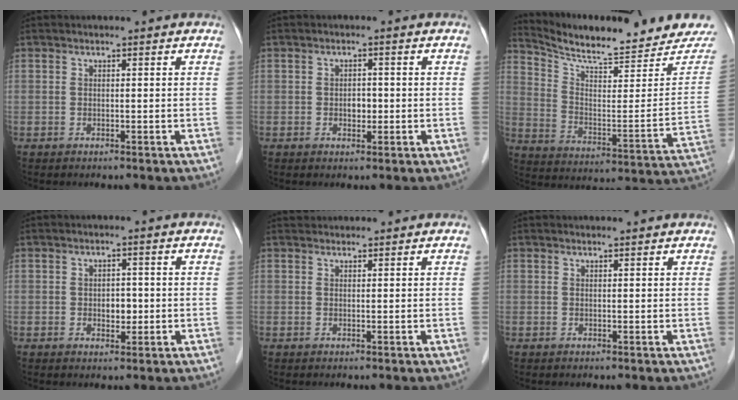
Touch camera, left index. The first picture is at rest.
{"total": 1.8, "force": [-0.5, 1.2, 1.3], "torque": [-0.018, 0.000, -0.007]}
{"total": 19.9, "force": [18.5, 2.7, 6.6], "torque": [-0.111, -0.064, 0.258]}
{"total": 2.3, "force": [-0.4, 1.6, 1.7], "torque": [-0.023, -0.002, -0.004]}
{"total": 2.0, "force": [1.9, 0.4, 0.0], "torque": [-0.005, 0.024, 0.033]}
{"total": 2.3, "force": [2.3, 0.2, 0.4], "torque": [-0.012, 0.008, 0.024]}